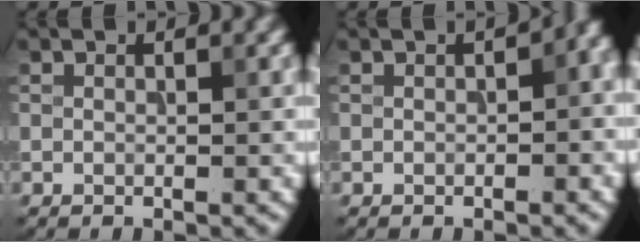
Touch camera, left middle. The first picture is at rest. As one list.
[{"total": 4.8, "force": [0.6, 2.3, 4.1], "torque": [-0.025, 0.011, 0.009]}]